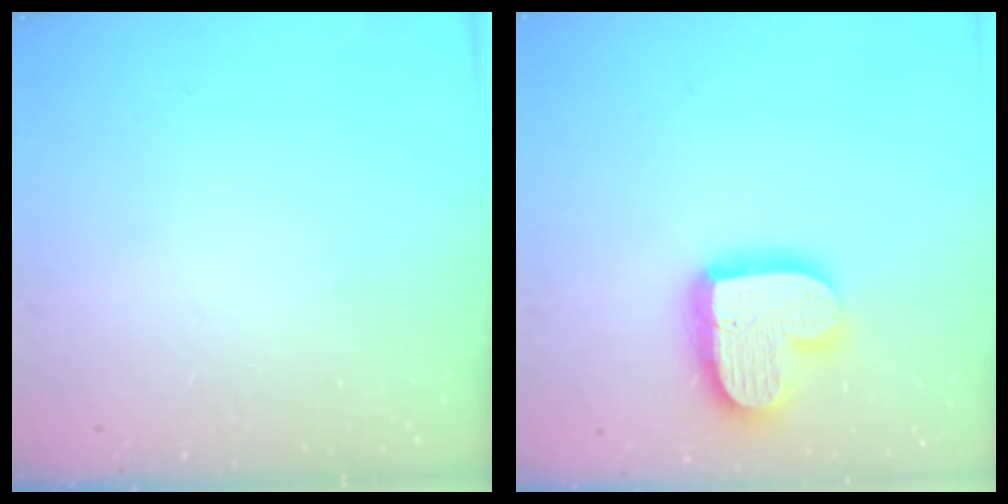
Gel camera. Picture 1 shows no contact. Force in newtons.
{"total": 17.0, "press": 17.0, "slide": 1.4}